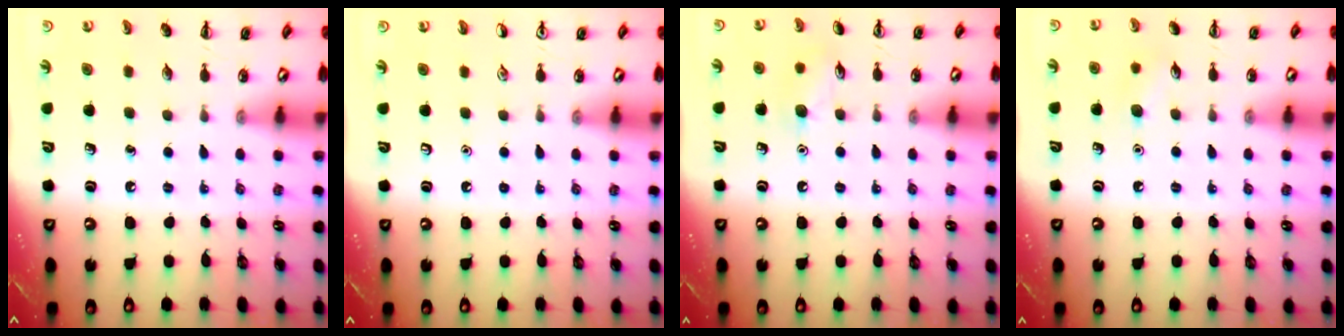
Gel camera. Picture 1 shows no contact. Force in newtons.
{"total": 0.0}
{"total": 6.5, "press": 6.3, "slide": 1.6}
{"total": 5.4, "press": 5.2, "slide": 1.4}